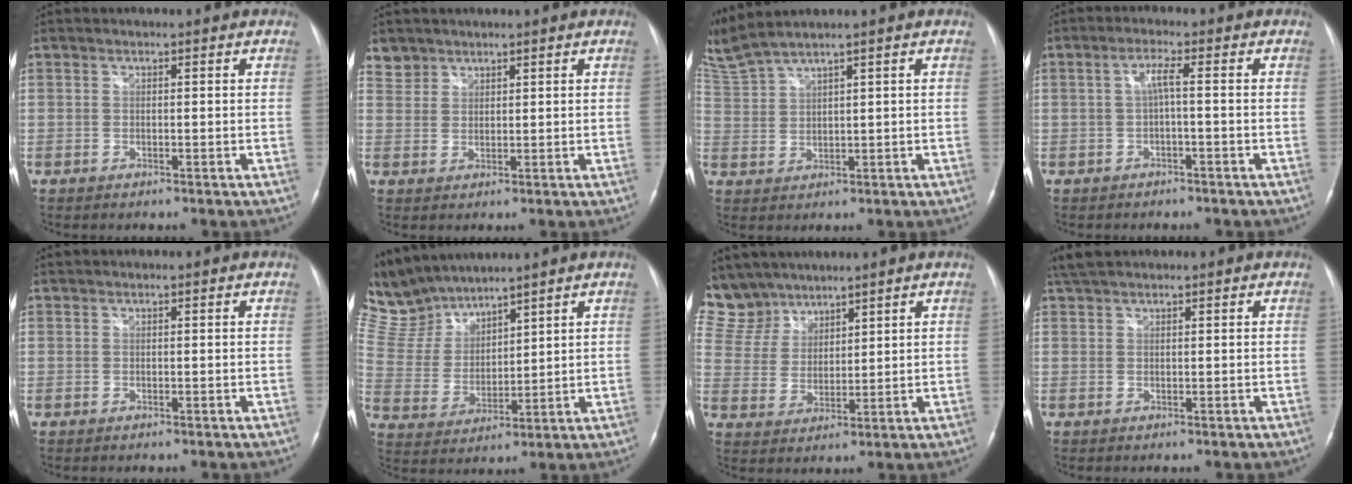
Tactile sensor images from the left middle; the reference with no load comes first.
{"total": 2.9, "force": [2.3, 1.6, -0.4], "torque": [0.015, 0.006, 0.043]}
{"total": 6.6, "force": [5.9, -1.0, 3.0], "torque": [-0.083, 0.015, 0.130]}
{"total": 2.6, "force": [-0.3, 0.0, 2.6], "torque": [-0.052, 0.011, -0.004]}
{"total": 0.0}
{"total": 10.2, "force": [9.9, 1.7, 1.8], "torque": [-0.062, 0.012, 0.220]}
{"total": 10.1, "force": [8.8, 4.9, 0.5], "torque": [-0.021, 0.014, 0.191]}
{"total": 3.2, "force": [2.8, 0.8, 1.4], "torque": [-0.032, 0.022, 0.055]}